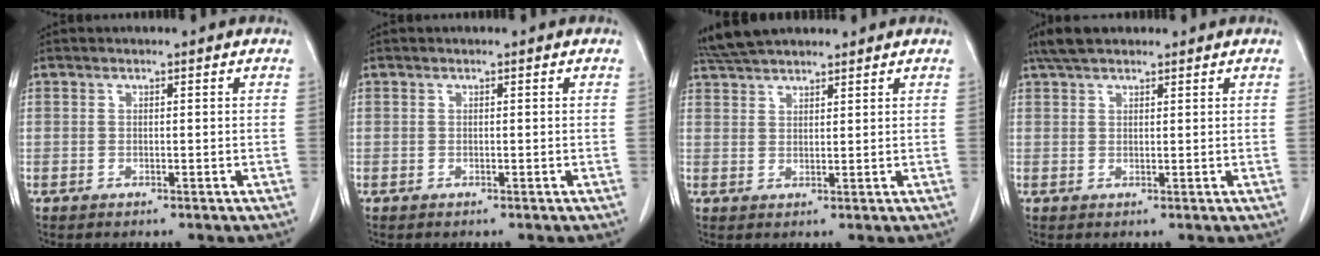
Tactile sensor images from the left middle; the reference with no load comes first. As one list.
[{"total": 0.0}, {"total": 6.4, "force": [5.8, 1.4, 2.4], "torque": [-0.046, 0.031, 0.108]}, {"total": 4.2, "force": [3.4, 1.5, 2.0], "torque": [-0.042, 0.019, 0.064]}]